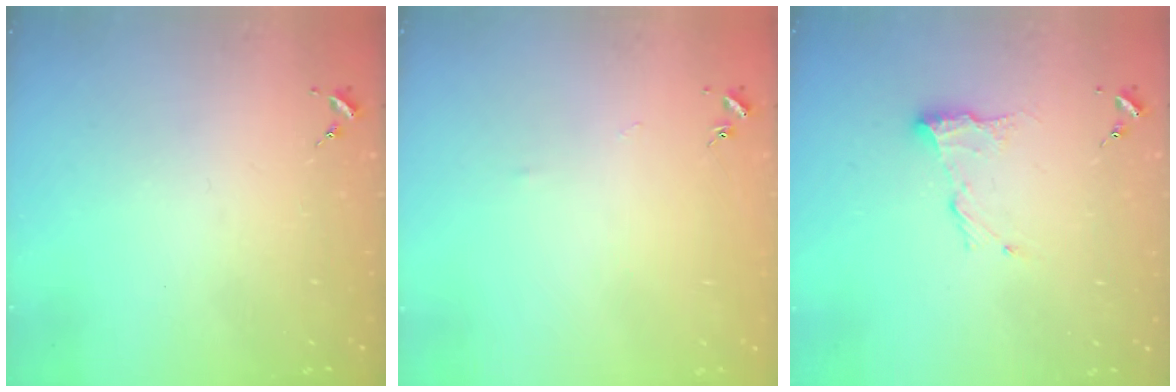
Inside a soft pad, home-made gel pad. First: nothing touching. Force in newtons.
{"total": 2.5, "press": 2.5, "slide": 0.4}
{"total": 9.9, "press": 9.9, "slide": 0.1}